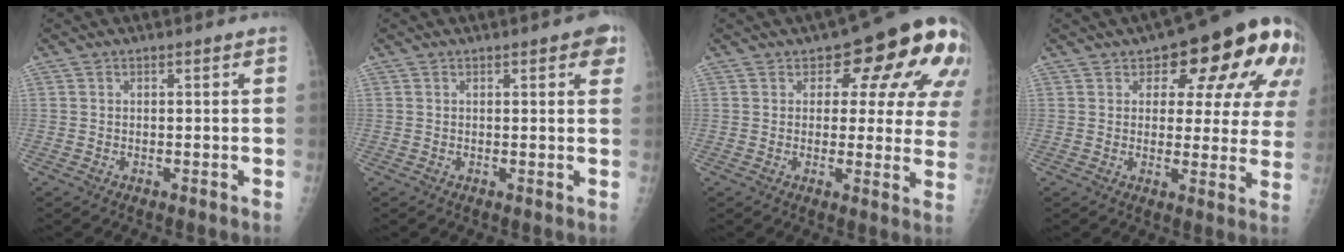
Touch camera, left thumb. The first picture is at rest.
{"total": 8.4, "force": [4.4, 2.2, 6.8], "torque": [-0.056, -0.007, 0.046]}
{"total": 15.5, "force": [7.1, 8.1, 11.1], "torque": [-0.080, -0.030, 0.071]}
{"total": 17.5, "force": [8.9, 8.8, 12.3], "torque": [-0.105, -0.022, 0.104]}